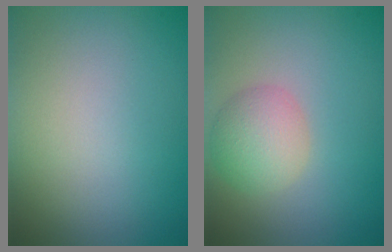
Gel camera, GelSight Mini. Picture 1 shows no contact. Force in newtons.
{"total": 3.4, "press": 3.4, "slide": 0.2}